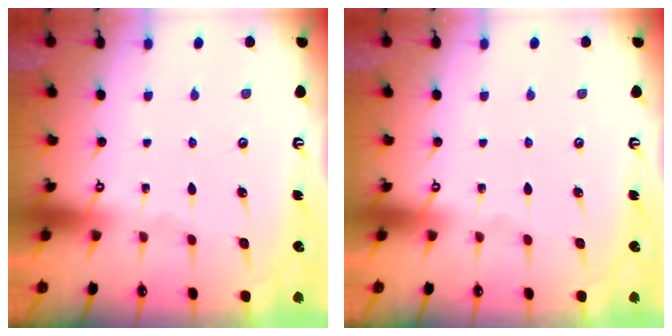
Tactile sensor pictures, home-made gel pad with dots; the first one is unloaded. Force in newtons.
{"total": 0.0}